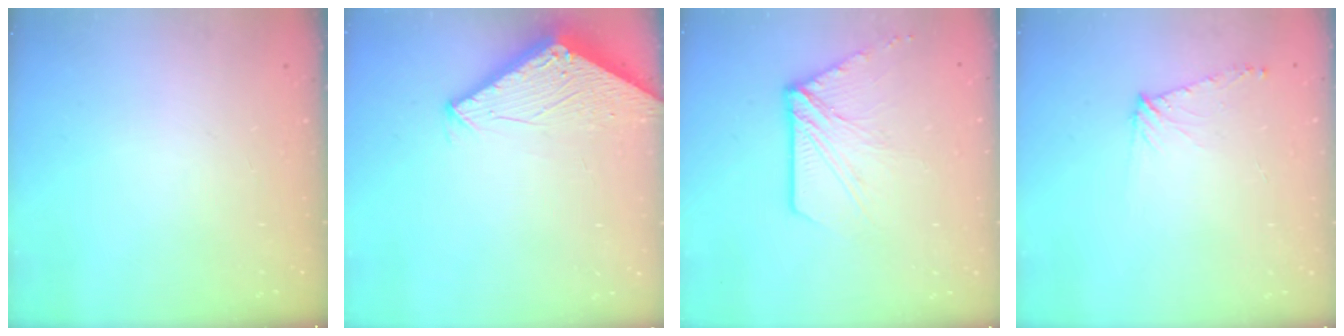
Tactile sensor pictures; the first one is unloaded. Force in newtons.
{"total": 2.9, "press": 2.9, "slide": 0.2}
{"total": 12.3, "press": 12.2, "slide": 1.3}
{"total": 7.1, "press": 7.0, "slide": 0.8}